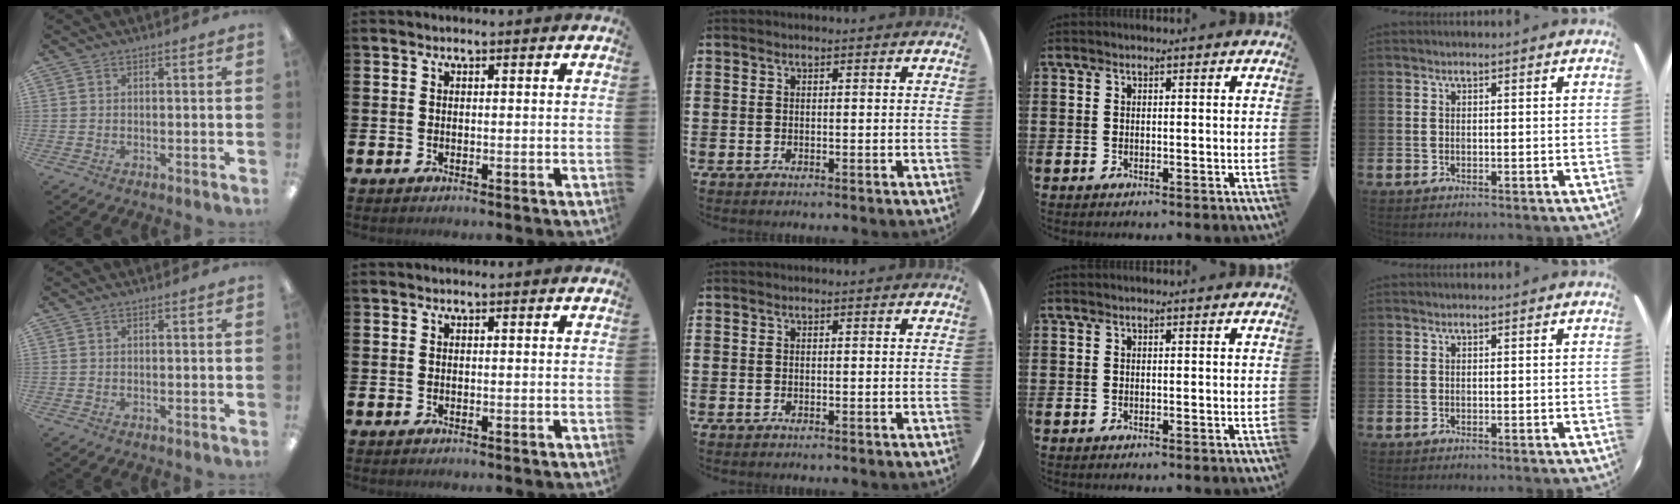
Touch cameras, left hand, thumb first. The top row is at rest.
{}